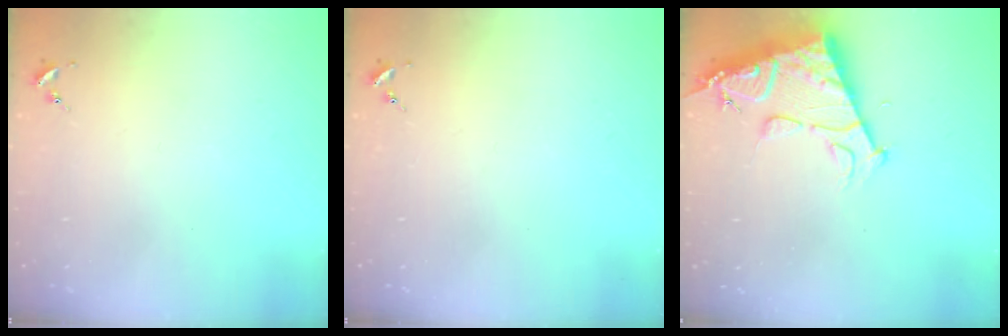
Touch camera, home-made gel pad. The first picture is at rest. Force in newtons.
{"total": 0.0}
{"total": 13.0, "press": 12.9, "slide": 1.3}